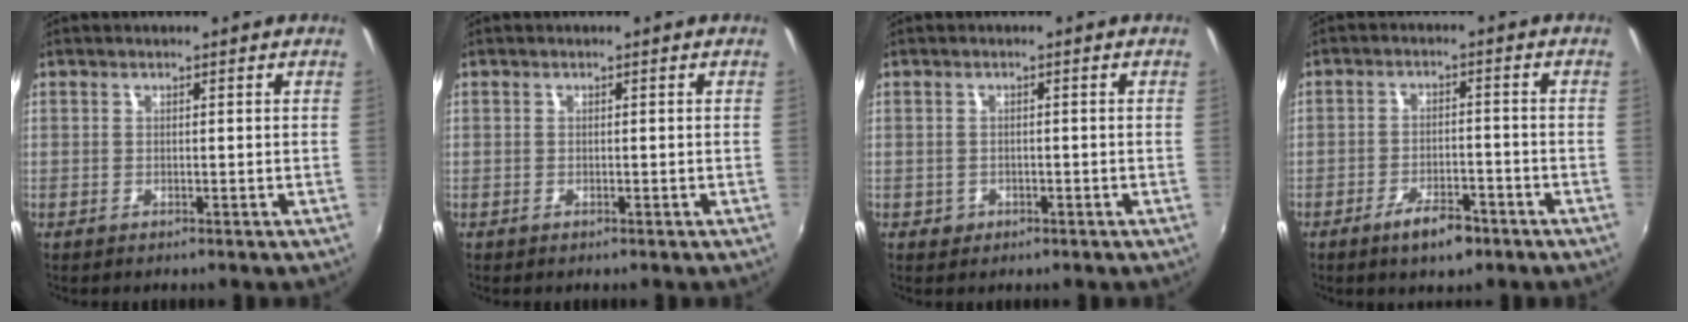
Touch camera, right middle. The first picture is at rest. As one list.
[{"total": 0.0}, {"total": 1.9, "force": [-0.7, 1.6, 0.6], "torque": [-0.013, -0.001, -0.008]}, {"total": 6.2, "force": [-4.1, 2.2, 4.1], "torque": [-0.088, -0.004, -0.063]}]